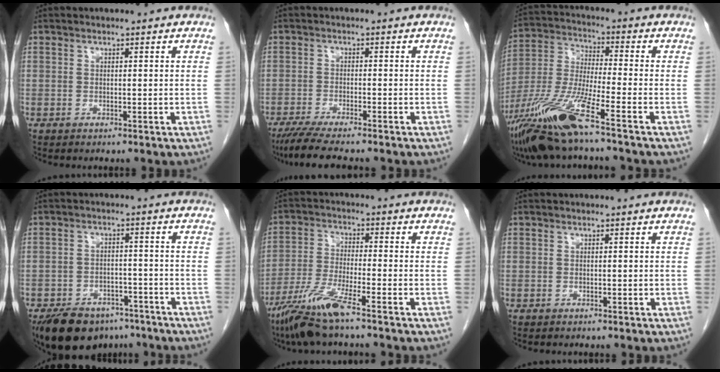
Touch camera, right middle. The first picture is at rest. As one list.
[{"total": 7.6, "force": [-6.3, 0.2, 4.1], "torque": [-0.069, -0.022, -0.105]}, {"total": 14.0, "force": [-8.9, 0.2, 10.7], "torque": [-0.228, -0.028, -0.172]}, {"total": 12.1, "force": [-9.1, 6.3, 5.0], "torque": [-0.089, -0.001, -0.137]}, {"total": 8.3, "force": [-5.9, -0.1, 5.9], "torque": [-0.124, -0.025, -0.117]}, {"total": 0.0}]